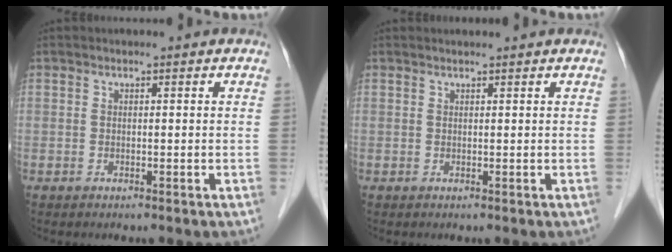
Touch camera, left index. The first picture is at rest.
{"total": 1.1, "force": [1.1, -0.1, 0.3], "torque": [-0.006, 0.010, 0.019]}